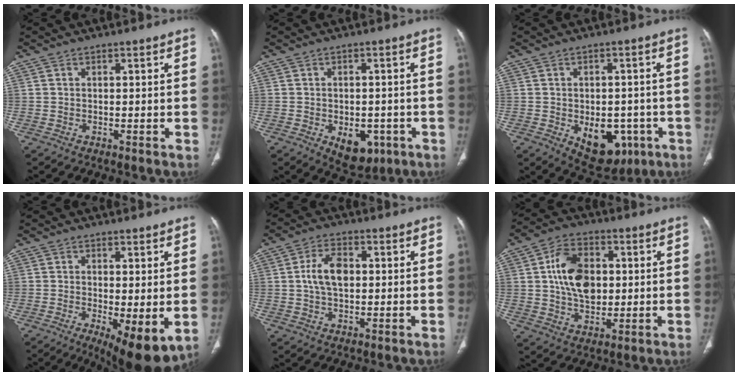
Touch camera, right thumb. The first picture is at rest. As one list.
[{"total": 7.6, "force": [-2.8, 4.9, 5.2], "torque": [-0.046, 0.007, -0.022]}, {"total": 11.7, "force": [-3.9, 7.5, 8.1], "torque": [-0.077, 0.013, -0.033]}, {"total": 9.4, "force": [-2.2, 3.0, 8.7], "torque": [-0.132, -0.025, -0.025]}, {"total": 6.7, "force": [0.6, 4.0, 5.4], "torque": [-0.101, 0.009, 0.008]}, {"total": 12.4, "force": [1.8, 8.3, 9.0], "torque": [-0.135, 0.001, 0.033]}]